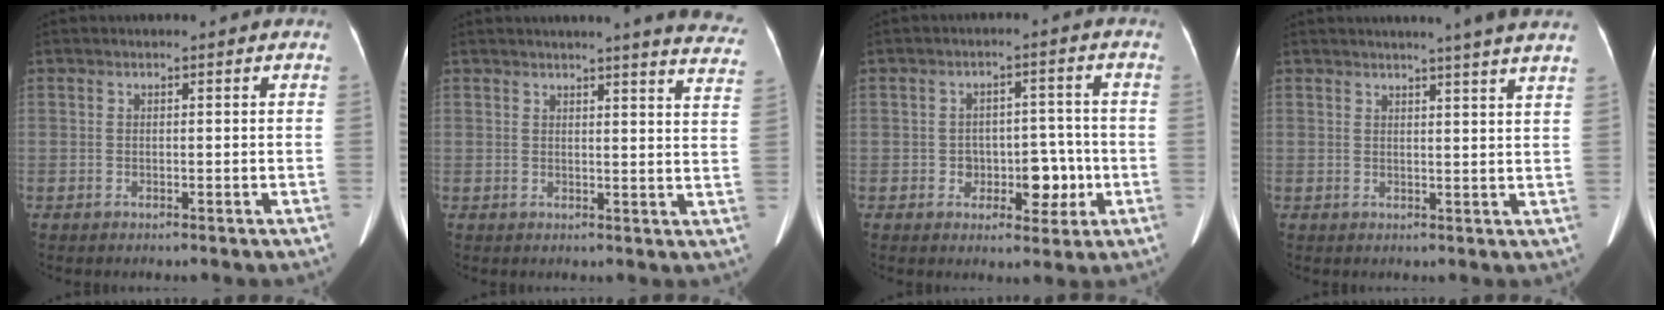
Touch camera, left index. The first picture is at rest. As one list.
[{"total": 13.8, "force": [12.7, 0.2, 5.3], "torque": [-0.047, -0.065, 0.119]}, {"total": 6.0, "force": [-1.9, 3.9, 4.2], "torque": [-0.048, 0.020, -0.019]}, {"total": 9.2, "force": [8.0, -1.2, 4.4], "torque": [-0.052, -0.006, 0.075]}]